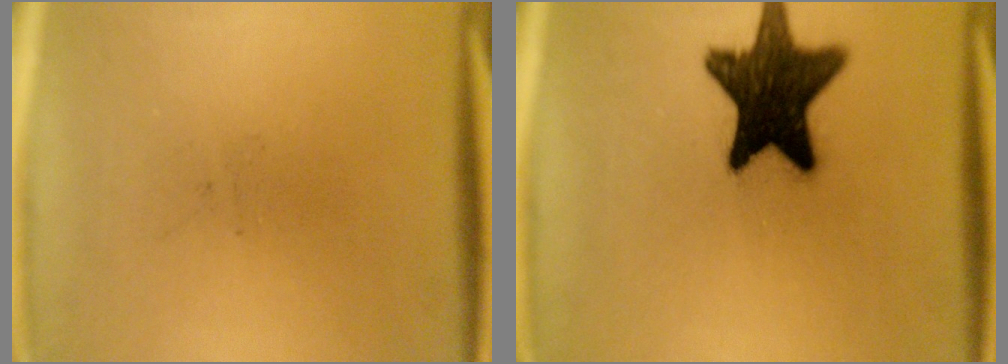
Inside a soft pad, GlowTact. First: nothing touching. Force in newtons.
{"total": 16.4}